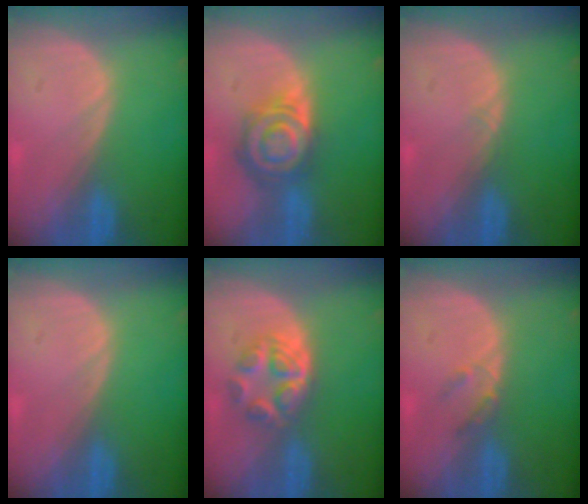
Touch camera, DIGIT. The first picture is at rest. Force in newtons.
{"total": 8.2, "press": 7.2, "slide": 4.0}
{"total": 0.5, "press": 0.5, "slide": 0.1}
{"total": 0.0}
{"total": 6.3, "press": 5.3, "slide": 3.4}
{"total": 2.0, "press": 1.8, "slide": 0.9}